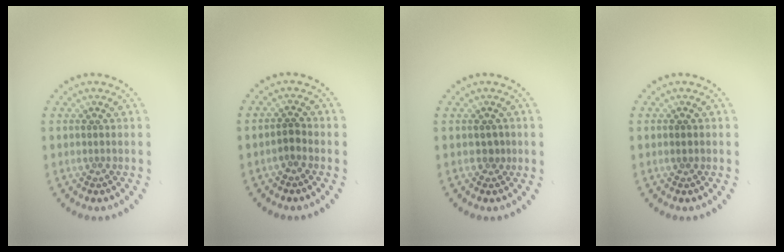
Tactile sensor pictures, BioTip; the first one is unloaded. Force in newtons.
{"total": 1.1, "press": 0.9, "slide": 0.7}
{"total": 0.8, "press": 0.7, "slide": 0.4}
{"total": 0.9, "press": 0.9, "slide": 0.1}